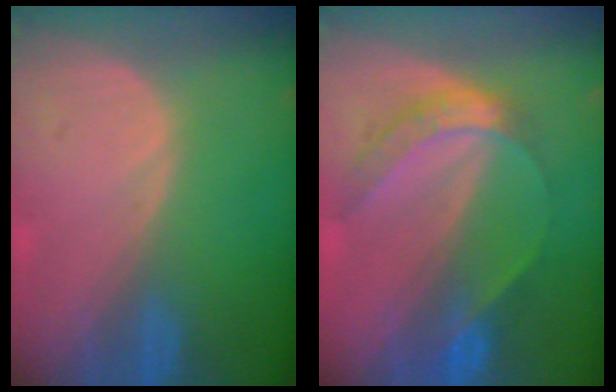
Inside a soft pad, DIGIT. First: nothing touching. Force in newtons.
{"total": 6.7, "press": 5.5, "slide": 3.9}